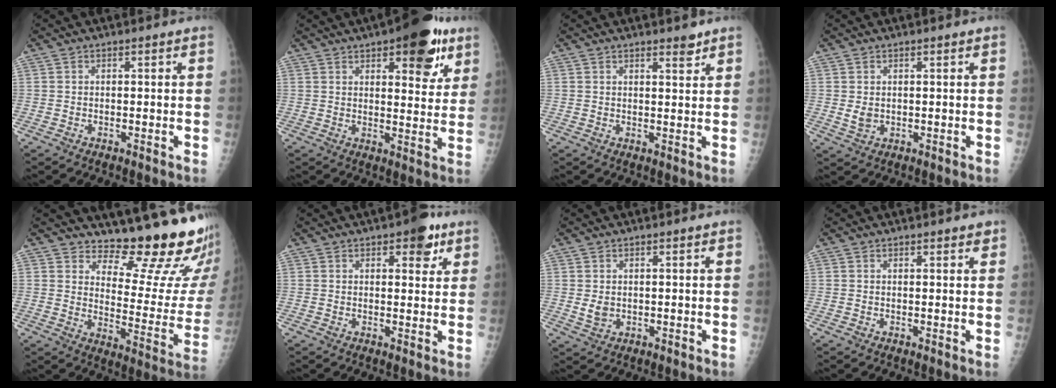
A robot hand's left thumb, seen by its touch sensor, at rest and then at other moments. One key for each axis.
{"total": 13.9, "fx": 7.6, "fy": 5.6, "fz": 10.3, "tx": -0.091, "ty": -0.030, "tz": 0.098}
{"total": 2.4, "fx": 1.9, "fy": 0.6, "fz": 1.3, "tx": -0.012, "ty": -0.015, "tz": 0.028}
{"total": 2.2, "fx": 0.4, "fy": 1.6, "fz": 1.4, "tx": -0.018, "ty": -0.007, "tz": 0.014}
{"total": 19.1, "fx": 17.2, "fy": 4.5, "fz": 6.9, "tx": -0.043, "ty": -0.178, "tz": 0.207}
{"total": 5.9, "fx": 3.2, "fy": 2.8, "fz": 4.0, "tx": -0.026, "ty": -0.011, "tz": 0.034}
{"total": 2.3, "fx": 0.4, "fy": 1.8, "fz": 1.5, "tx": -0.020, "ty": -0.007, "tz": 0.015}
{"total": 1.8, "fx": 1.5, "fy": 0.5, "fz": 0.9, "tx": -0.004, "ty": -0.004, "tz": 0.017}